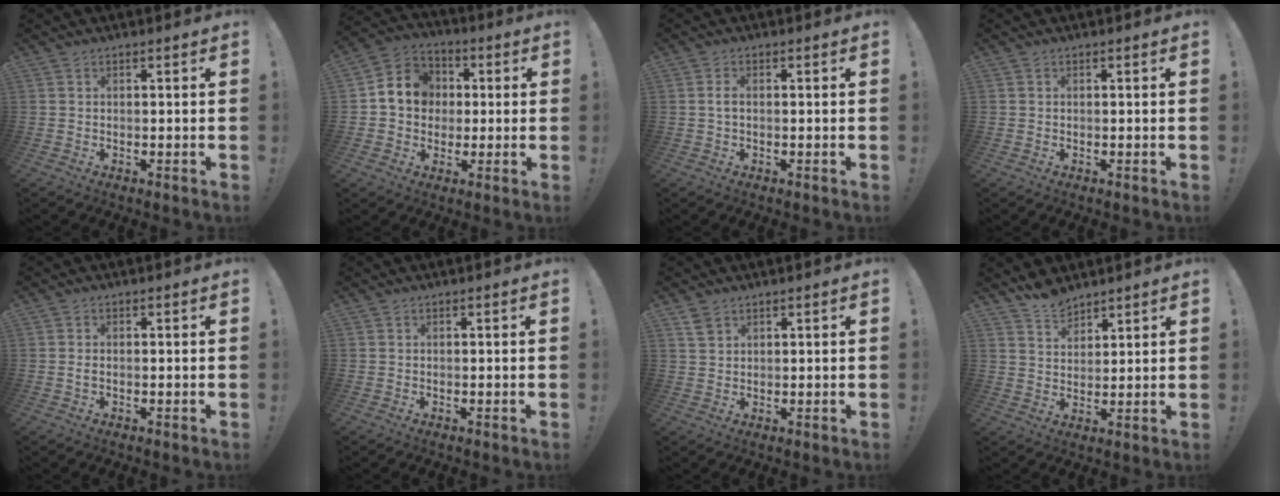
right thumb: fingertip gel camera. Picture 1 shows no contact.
{"total": 10.5, "force": [1.1, 9.6, 4.1], "torque": [-0.054, 0.009, 0.031]}
{"total": 1.7, "force": [-0.1, 0.6, 1.6], "torque": [-0.033, 0.006, 0.000]}
{"total": 0.0}
{"total": 1.0, "force": [-0.1, 0.3, 0.9], "torque": [-0.012, 0.001, -0.003]}
{"total": 0.0}
{"total": 3.0, "force": [2.2, 1.6, 1.2], "torque": [-0.014, -0.013, 0.040]}
{"total": 6.2, "force": [5.7, 2.3, 1.2], "torque": [-0.022, -0.037, 0.108]}